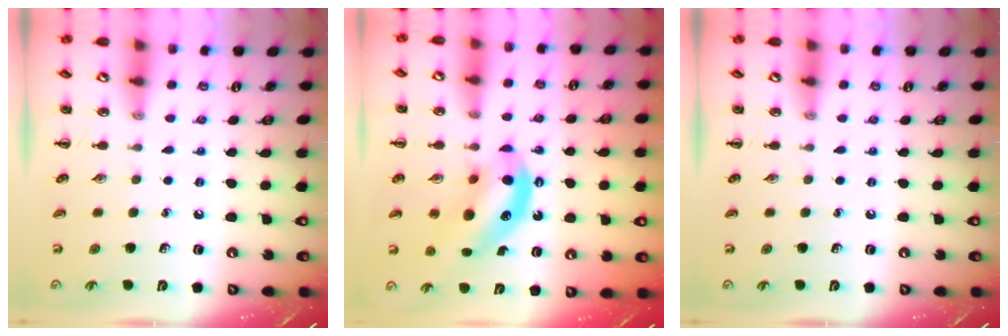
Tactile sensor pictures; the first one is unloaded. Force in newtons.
{"total": 10.7, "press": 10.4, "slide": 2.6}
{"total": 0.0}